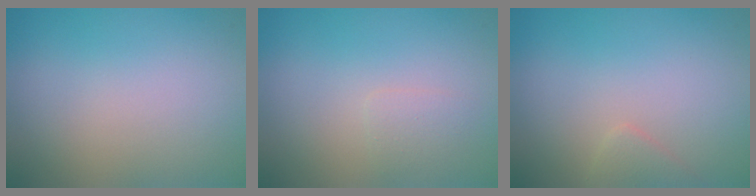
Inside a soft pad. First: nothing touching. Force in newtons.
{"total": 1.0, "press": 1.0, "slide": 0.1}
{"total": 1.3, "press": 1.2, "slide": 0.1}